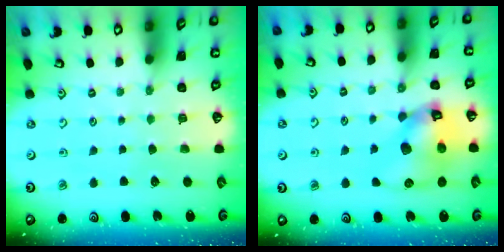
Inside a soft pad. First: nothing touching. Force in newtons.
{"total": 12.8, "press": 12.7, "slide": 1.8}